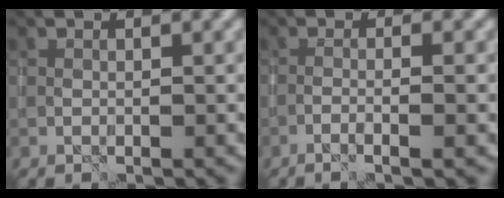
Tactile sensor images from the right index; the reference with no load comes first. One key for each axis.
{"total": 2.7, "fx": -1.3, "fy": 0.2, "fz": 2.4, "tx": -0.035, "ty": 0.008, "tz": -0.032}